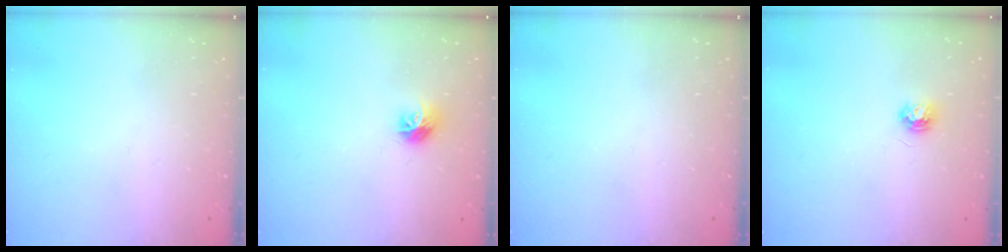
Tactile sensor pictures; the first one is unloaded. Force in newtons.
{"total": 7.7, "press": 7.7, "slide": 0.2}
{"total": 0.0}
{"total": 3.7, "press": 3.7, "slide": 0.4}